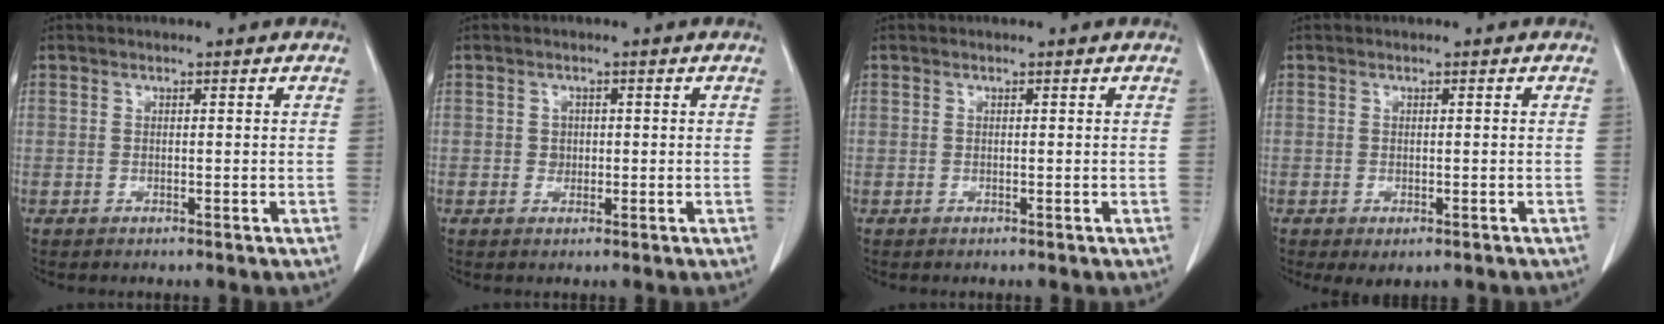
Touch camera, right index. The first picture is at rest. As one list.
[{"total": 1.4, "force": [-0.1, 1.3, 0.5], "torque": [-0.006, 0.003, 0.001]}, {"total": 0.0}, {"total": 2.7, "force": [-1.6, 1.0, 1.9], "torque": [-0.021, -0.006, -0.018]}]